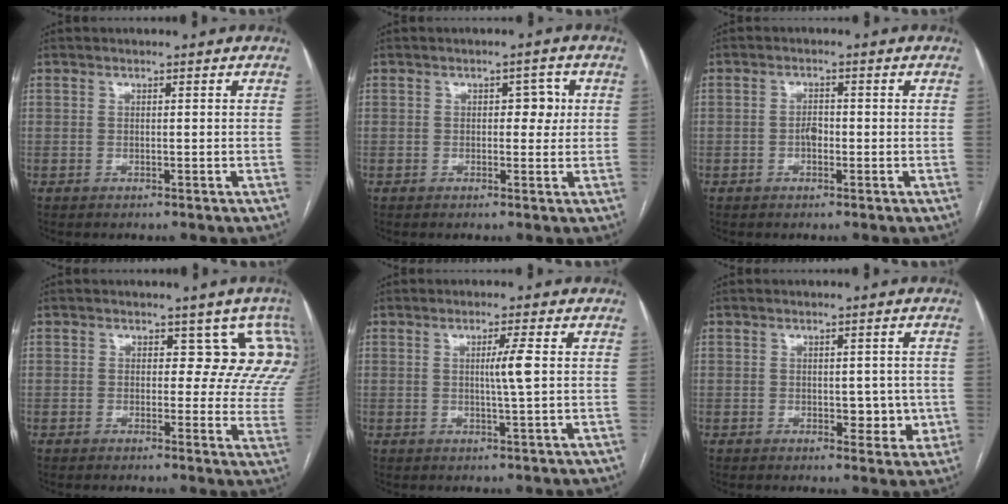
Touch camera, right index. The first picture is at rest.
{"total": 3.1, "force": [0.5, 1.8, 2.5], "torque": [-0.025, 0.013, 0.004]}
{"total": 1.9, "force": [-0.5, 1.0, 1.5], "torque": [-0.022, 0.005, -0.010]}
{"total": 8.3, "force": [5.2, 4.5, 4.7], "torque": [-0.026, -0.001, 0.026]}
{"total": 3.4, "force": [0.4, -0.6, 3.3], "torque": [-0.059, -0.005, 0.006]}
{"total": 4.3, "force": [-0.4, 2.6, 3.4], "torque": [-0.034, 0.004, 0.004]}